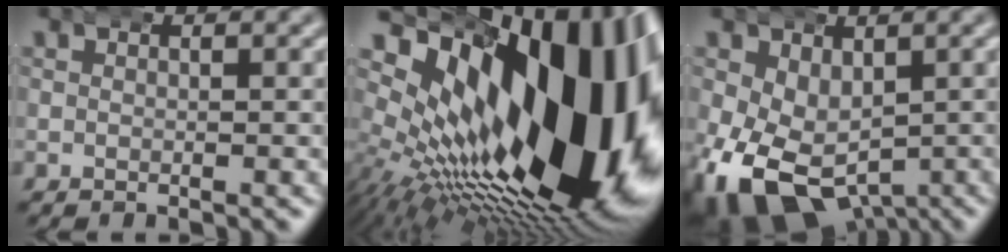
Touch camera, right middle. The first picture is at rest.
{"total": 27.8, "force": [2.9, 15.8, 22.6], "torque": [-0.360, -0.029, 0.067]}
{"total": 11.6, "force": [-4.5, 8.6, 6.4], "torque": [-0.147, -0.079, -0.045]}